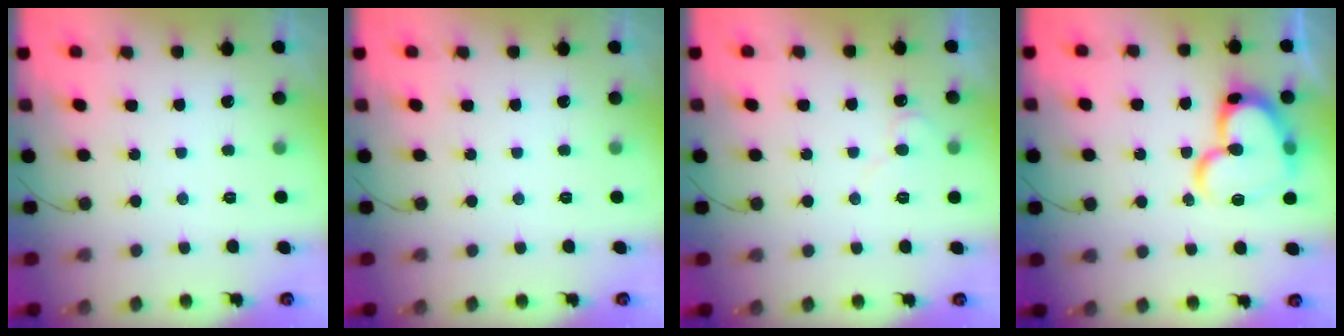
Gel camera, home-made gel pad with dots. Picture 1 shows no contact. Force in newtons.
{"total": 0.0}
{"total": 4.4, "press": 4.4, "slide": 0.4}
{"total": 19.1, "press": 19.0, "slide": 2.0}